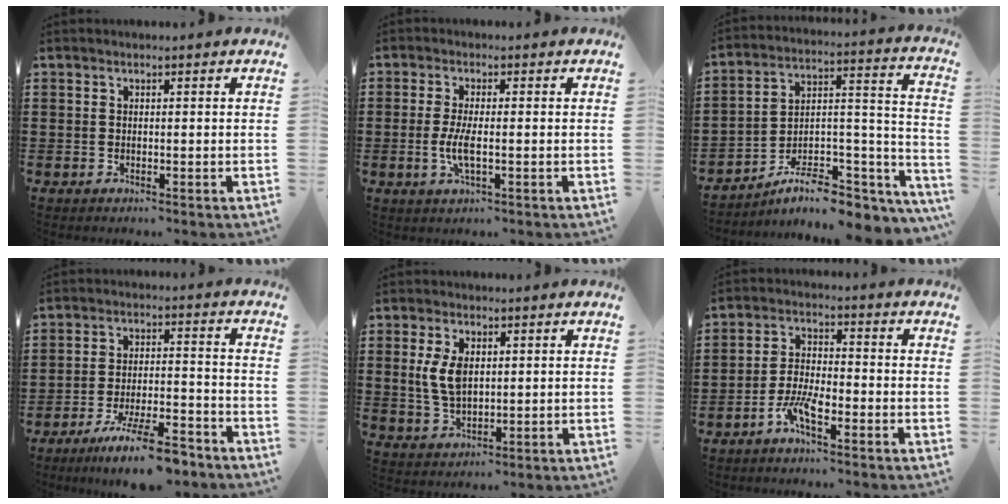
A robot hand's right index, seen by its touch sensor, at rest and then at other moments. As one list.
[{"total": 4.5, "force": [-0.6, 1.4, 4.2], "torque": [-0.094, -0.006, -0.016]}, {"total": 7.5, "force": [-5.5, 3.2, 4.0], "torque": [-0.066, 0.004, -0.100]}, {"total": 9.6, "force": [-7.8, 1.2, 5.5], "torque": [-0.097, 0.013, -0.146]}, {"total": 6.1, "force": [1.1, 3.4, 4.9], "torque": [-0.110, 0.008, 0.017]}, {"total": 5.3, "force": [-3.5, 1.5, 3.7], "torque": [-0.097, 0.000, -0.073]}]